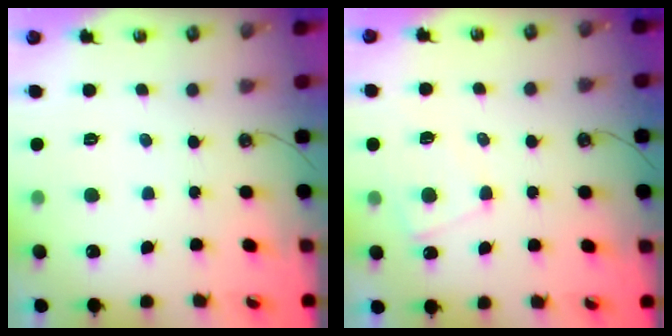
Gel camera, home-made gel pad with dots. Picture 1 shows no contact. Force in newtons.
{"total": 2.3, "press": 2.3, "slide": 0.3}